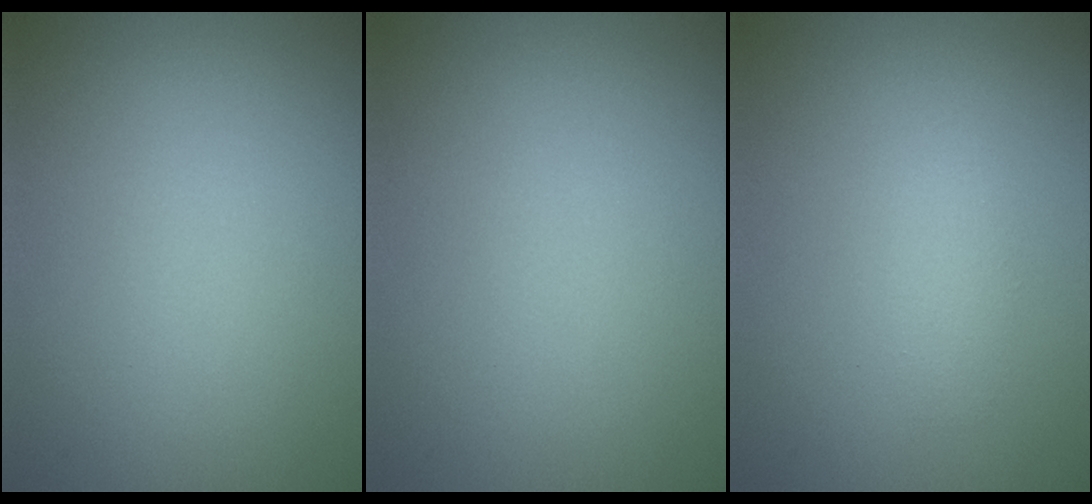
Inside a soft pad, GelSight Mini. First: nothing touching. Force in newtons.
{"total": 0.0}
{"total": 1.4, "press": 1.4, "slide": 0.1}